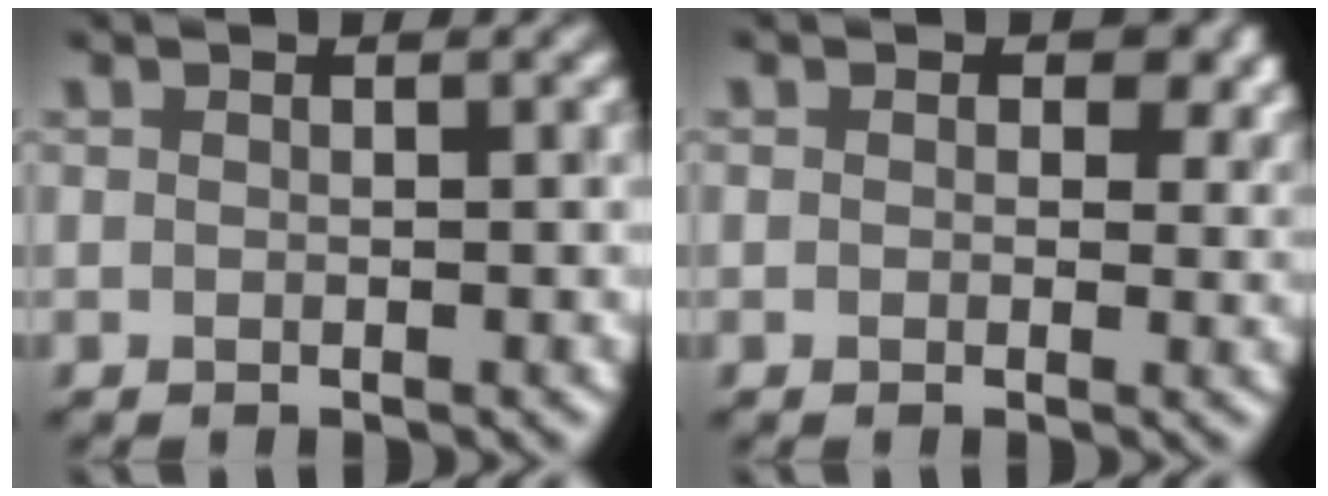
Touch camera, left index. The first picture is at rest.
{"total": 3.5, "force": [1.3, 2.5, 2.0], "torque": [-0.021, -0.005, 0.007]}